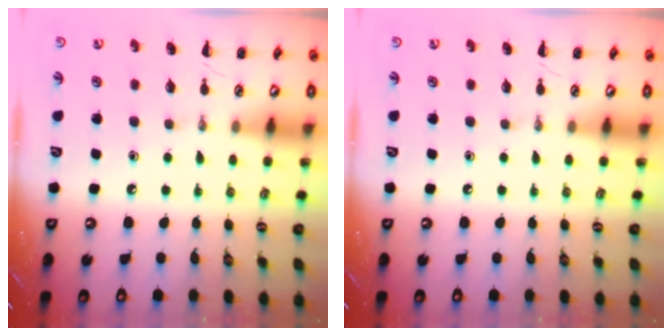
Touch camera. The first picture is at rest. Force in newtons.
{"total": 0.0}